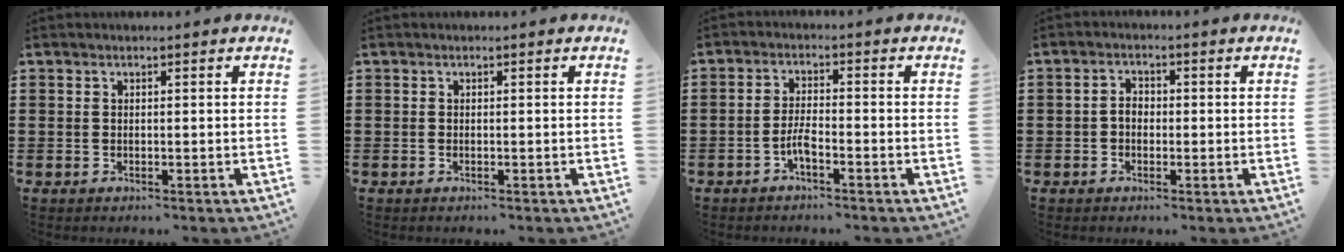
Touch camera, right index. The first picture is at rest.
{"total": 0.0}
{"total": 3.3, "force": [-1.9, 0.6, 2.6], "torque": [-0.061, -0.002, -0.038]}
{"total": 2.1, "force": [-0.5, 1.4, 1.5], "torque": [-0.030, 0.003, -0.010]}